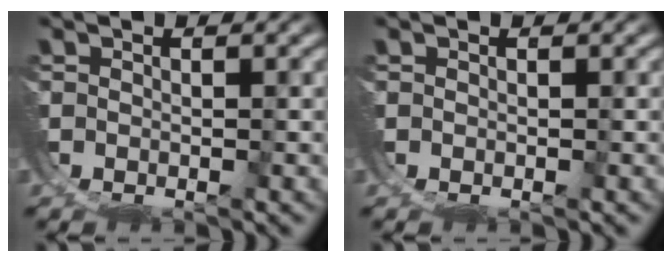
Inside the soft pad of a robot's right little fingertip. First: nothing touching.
{"total": 0.0}